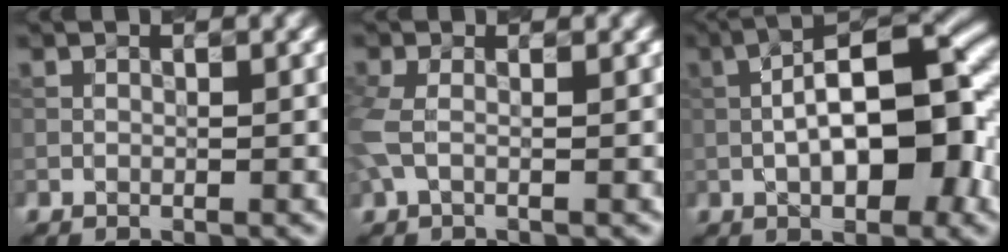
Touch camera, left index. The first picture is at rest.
{"total": 2.4, "force": [-0.1, 1.1, 2.1], "torque": [-0.064, -0.001, -0.009]}
{"total": 11.0, "force": [-0.7, 3.9, 10.3], "torque": [-0.153, 0.021, -0.018]}